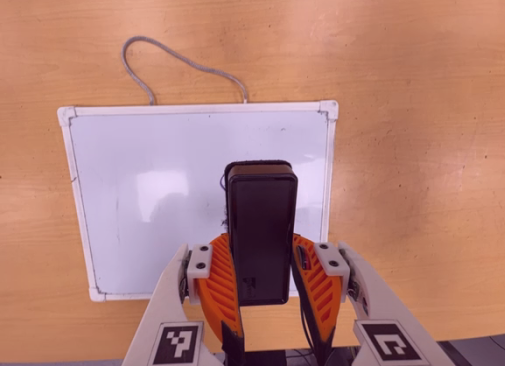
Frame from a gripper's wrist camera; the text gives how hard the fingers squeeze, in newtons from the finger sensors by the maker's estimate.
{"total": 6.8, "left": 5.9, "right": 7.7}